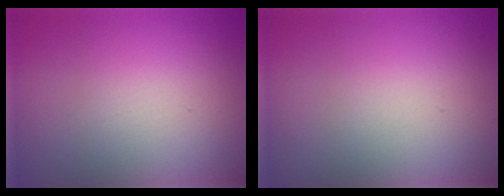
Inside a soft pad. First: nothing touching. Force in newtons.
{"total": 0.0}